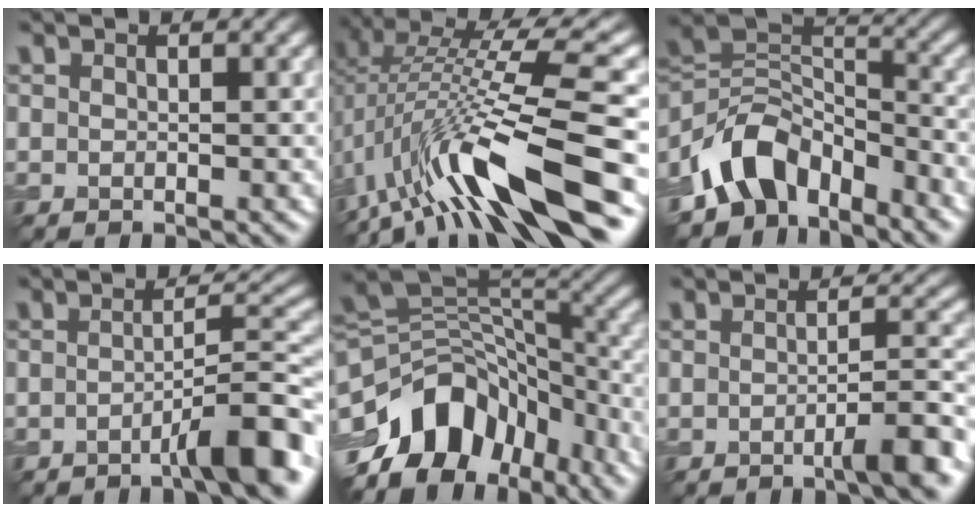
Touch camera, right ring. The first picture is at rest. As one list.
[{"total": 12.8, "force": [-4.3, 3.2, 11.6], "torque": [-0.213, 0.013, -0.065]}, {"total": 8.8, "force": [-5.6, 5.1, 4.6], "torque": [-0.064, 0.001, -0.110]}, {"total": 5.7, "force": [-2.8, 0.9, 4.9], "torque": [-0.062, 0.014, -0.050]}, {"total": 12.1, "force": [-5.7, 8.2, 6.9], "torque": [-0.126, 0.011, -0.105]}, {"total": 4.1, "force": [-1.9, 0.7, 3.6], "torque": [-0.044, 0.010, -0.041]}]